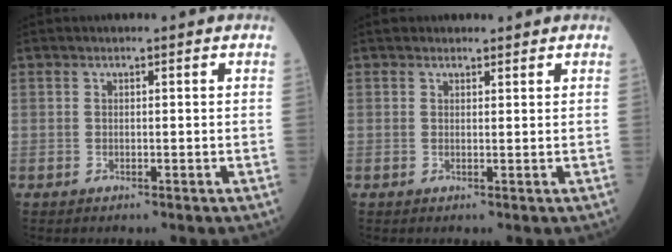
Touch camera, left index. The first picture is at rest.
{"total": 1.5, "force": [1.4, 0.7, 0.0], "torque": [0.011, 0.010, 0.018]}